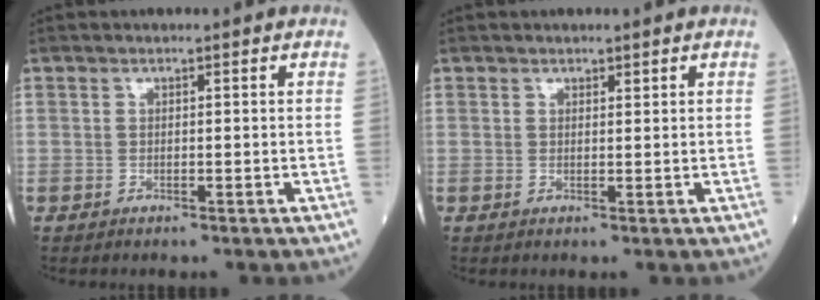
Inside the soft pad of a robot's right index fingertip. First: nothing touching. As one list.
[{"total": 0.6, "force": [0.5, 0.1, 0.2], "torque": [-0.006, -0.002, 0.008]}]